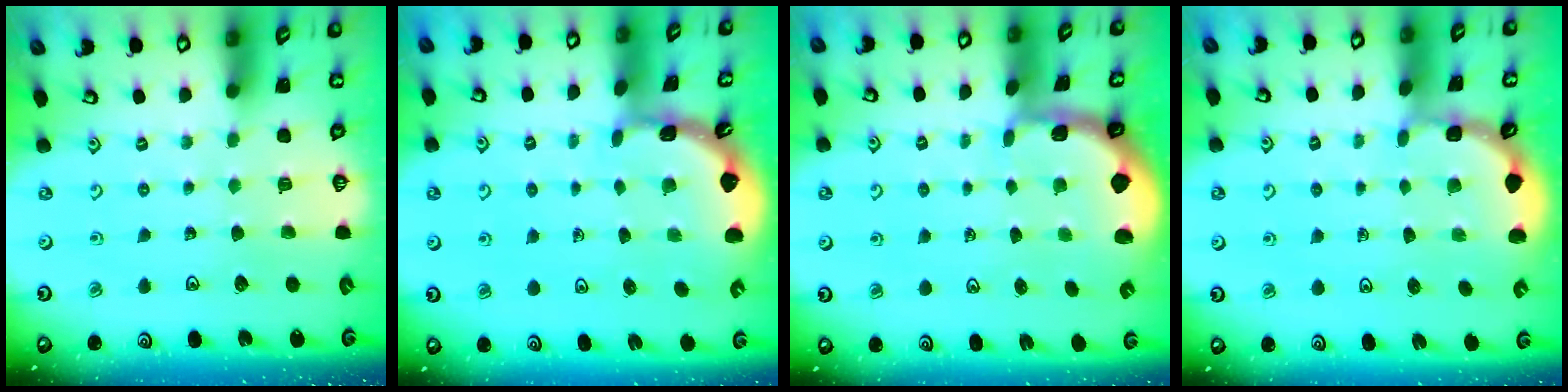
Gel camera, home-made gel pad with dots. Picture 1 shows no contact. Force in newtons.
{"total": 1.8, "press": 1.8, "slide": 0.1}
{"total": 0.8, "press": 0.8, "slide": 0.2}
{"total": 1.5, "press": 1.5, "slide": 0.2}